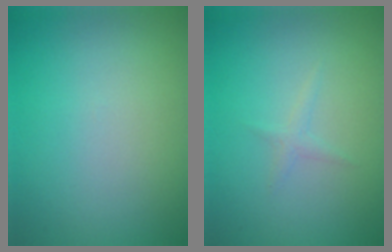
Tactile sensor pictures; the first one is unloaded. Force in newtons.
{"total": 0.9, "press": 0.9, "slide": 0.0}